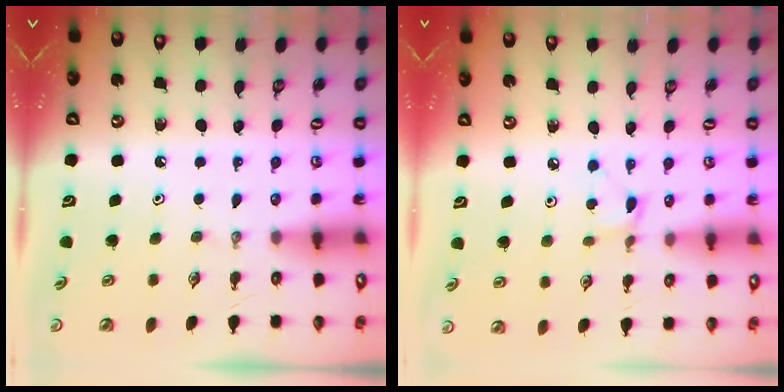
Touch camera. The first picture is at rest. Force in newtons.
{"total": 2.1, "press": 2.1, "slide": 0.3}